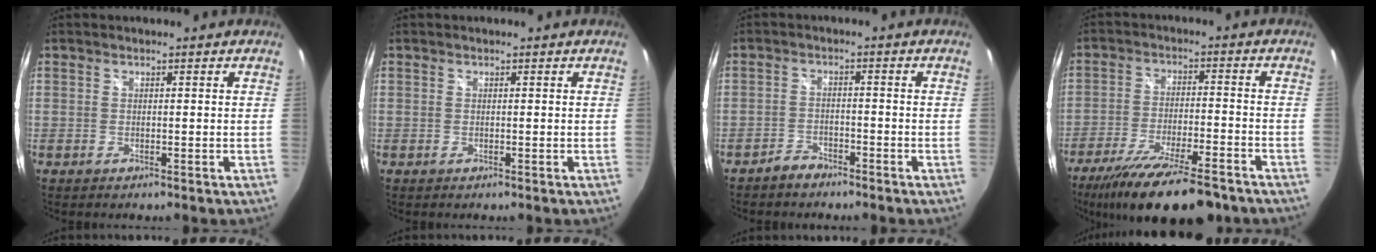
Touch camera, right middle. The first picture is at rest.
{"total": 0.0}
{"total": 3.0, "force": [-2.7, 1.1, 0.6], "torque": [-0.022, 0.006, -0.047]}
{"total": 18.3, "force": [-14.3, 3.8, 10.7], "torque": [-0.208, -0.041, -0.224]}